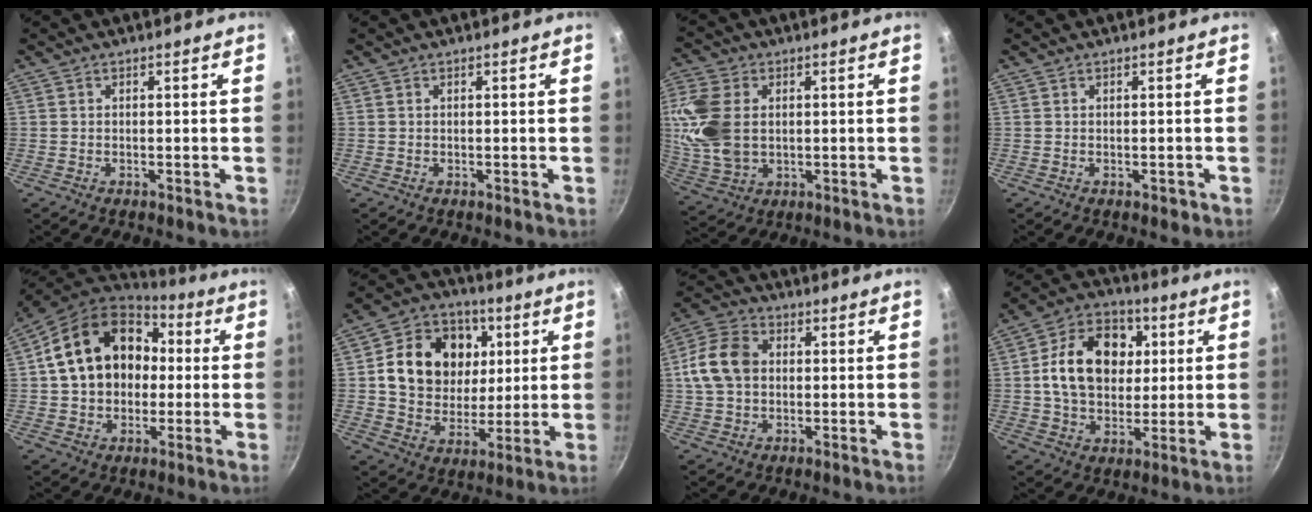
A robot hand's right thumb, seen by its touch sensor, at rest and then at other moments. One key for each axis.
{"total": 0.0}
{"total": 13.1, "fx": 1.7, "fy": 9.1, "fz": 9.3, "tx": -0.185, "ty": -0.007, "tz": 0.039}
{"total": 1.0, "fx": -0.5, "fy": 0.5, "fz": 0.7, "tx": -0.009, "ty": 0.003, "tz": -0.005}
{"total": 19.4, "fx": 2.7, "fy": 15.1, "fz": 11.9, "tx": -0.186, "ty": 0.036, "tz": 0.045}
{"total": 18.7, "fx": 4.1, "fy": 15.2, "fz": 10.1, "tx": -0.149, "ty": 0.002, "tz": 0.070}
{"total": 11.2, "fx": 1.0, "fy": 8.4, "fz": 7.3, "tx": -0.122, "ty": 0.019, "tz": 0.006}
{"total": 17.7, "fx": 3.0, "fy": 13.3, "fz": 11.4, "tx": -0.154, "ty": 0.013, "tz": 0.042}